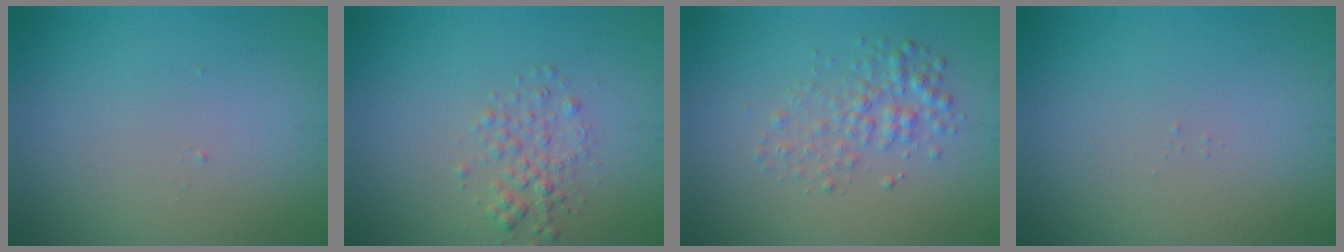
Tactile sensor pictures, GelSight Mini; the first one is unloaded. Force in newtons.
{"total": 2.0, "press": 2.0, "slide": 0.1}
{"total": 2.5, "press": 2.5, "slide": 0.0}
{"total": 0.0}